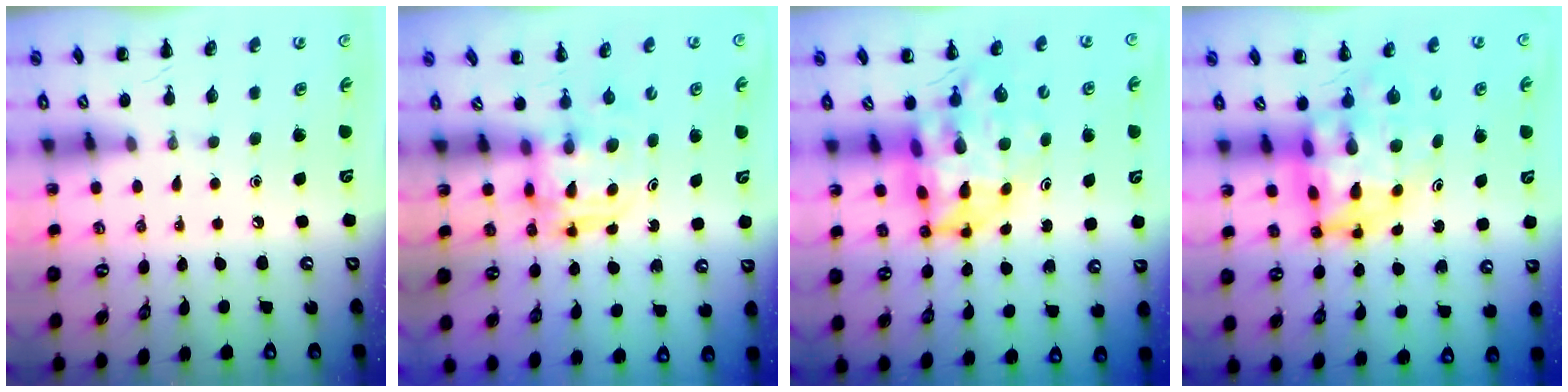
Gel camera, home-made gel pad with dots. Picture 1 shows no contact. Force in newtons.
{"total": 3.6, "press": 3.6, "slide": 0.2}
{"total": 7.8, "press": 7.5, "slide": 2.2}
{"total": 9.3, "press": 8.8, "slide": 2.8}